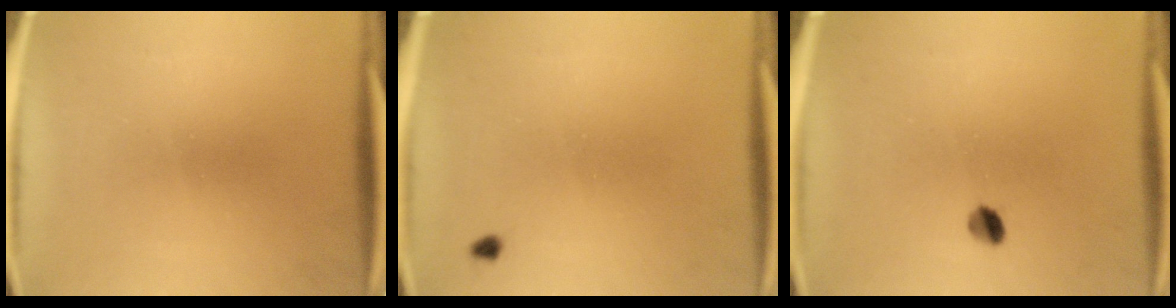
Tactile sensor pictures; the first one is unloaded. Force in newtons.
{"total": 0.7}
{"total": 2.5}